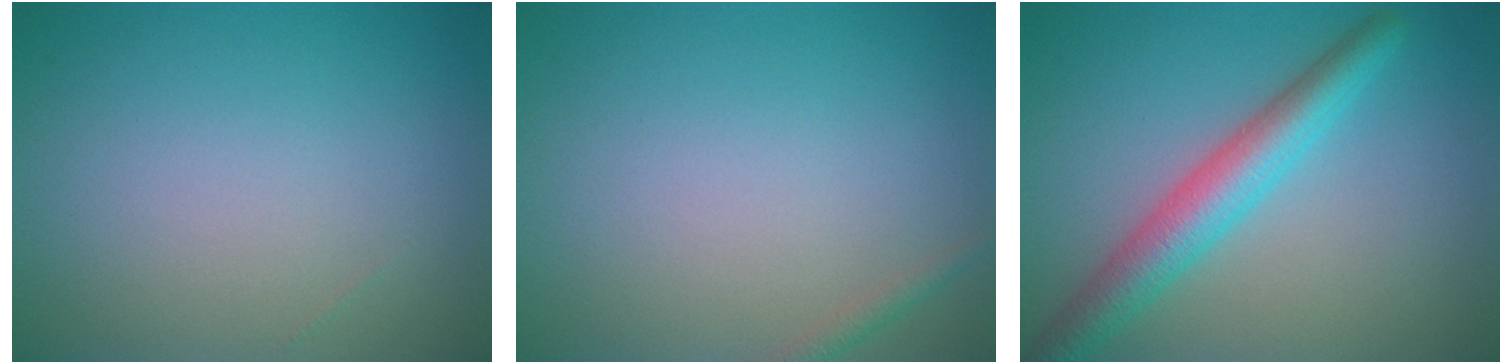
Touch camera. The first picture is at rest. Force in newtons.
{"total": 0.8, "press": 0.8, "slide": 0.1}
{"total": 4.8, "press": 4.8, "slide": 0.1}